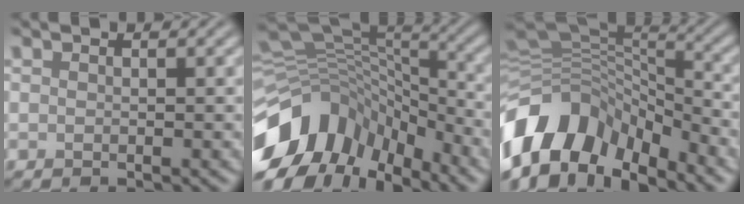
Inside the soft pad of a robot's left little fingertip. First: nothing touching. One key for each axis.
{"total": 11.7, "fx": -6.5, "fy": 7.5, "fz": 6.1, "tx": -0.120, "ty": 0.023, "tz": -0.129}
{"total": 13.0, "fx": -6.7, "fy": 7.9, "fz": 7.8, "tx": -0.167, "ty": 0.012, "tz": -0.122}